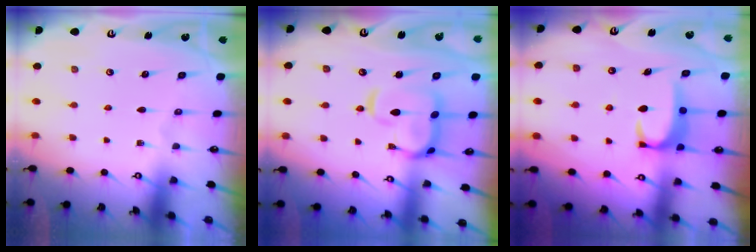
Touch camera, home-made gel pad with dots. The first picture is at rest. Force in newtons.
{"total": 6.9, "press": 6.9, "slide": 0.7}
{"total": 2.9, "press": 2.9, "slide": 0.6}